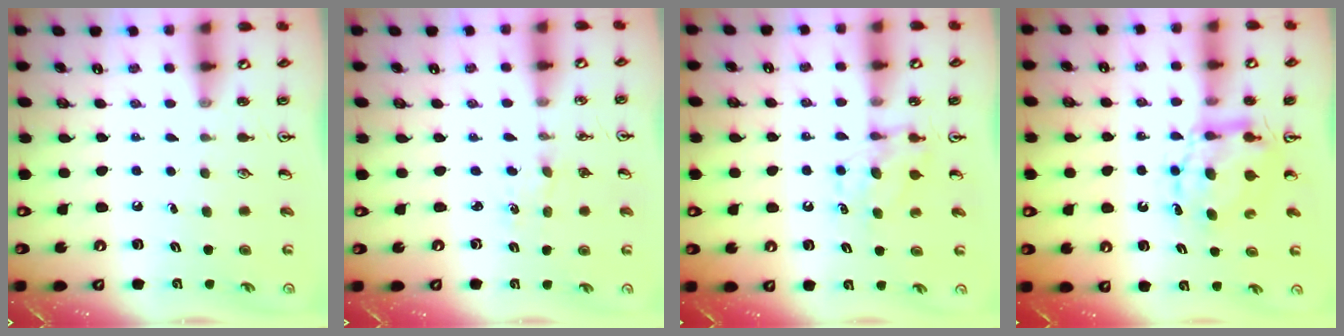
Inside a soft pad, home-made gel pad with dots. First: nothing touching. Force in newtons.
{"total": 0.0}
{"total": 6.7, "press": 6.7, "slide": 0.1}
{"total": 7.1, "press": 7.1, "slide": 0.2}